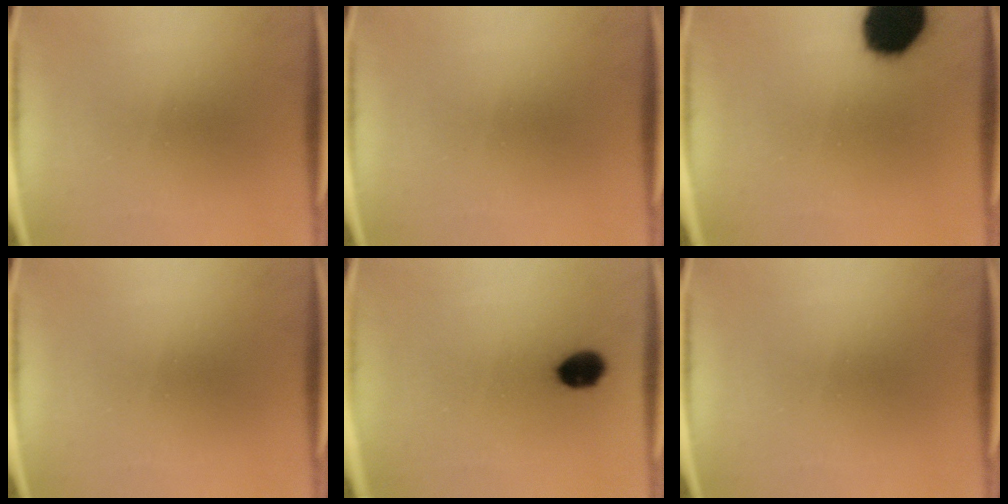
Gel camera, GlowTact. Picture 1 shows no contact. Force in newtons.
{"total": 0.0}
{"total": 19.3}
{"total": 0.0}
{"total": 5.9}
{"total": 0.0}